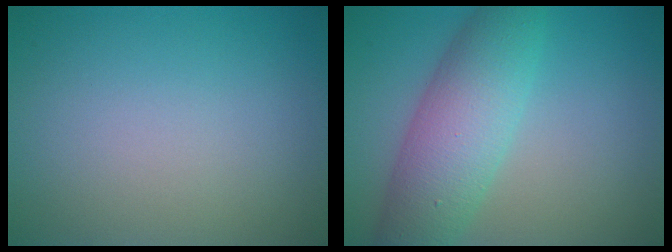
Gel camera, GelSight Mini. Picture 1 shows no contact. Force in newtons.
{"total": 6.9, "press": 6.9, "slide": 0.1}